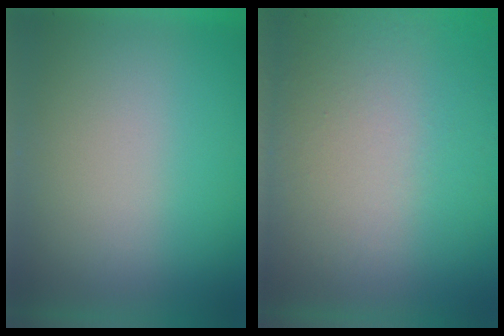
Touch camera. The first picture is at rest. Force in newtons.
{"total": 8.2}